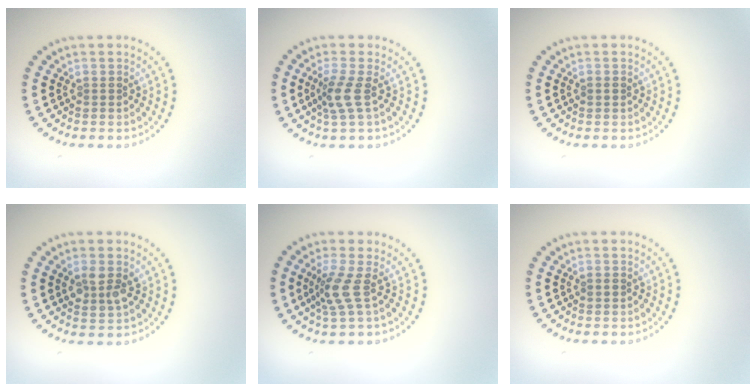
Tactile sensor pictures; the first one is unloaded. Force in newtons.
{"total": 2.3, "press": 1.7, "slide": 1.5}
{"total": 0.6, "press": 0.6, "slide": 0.0}
{"total": 2.4, "press": 2.4, "slide": 0.4}
{"total": 2.5, "press": 1.9, "slide": 1.7}
{"total": 0.7, "press": 0.7, "slide": 0.2}